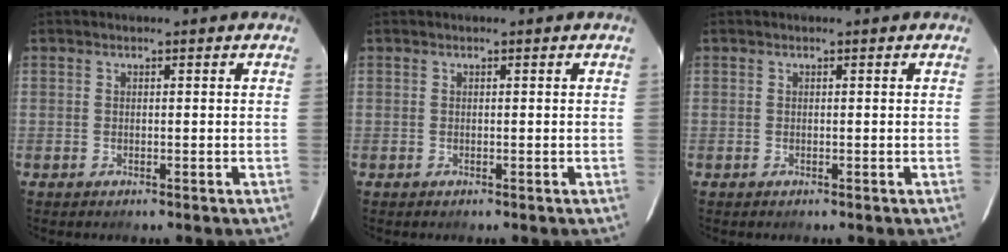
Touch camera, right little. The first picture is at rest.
{"total": 0.0}
{"total": 0.0}